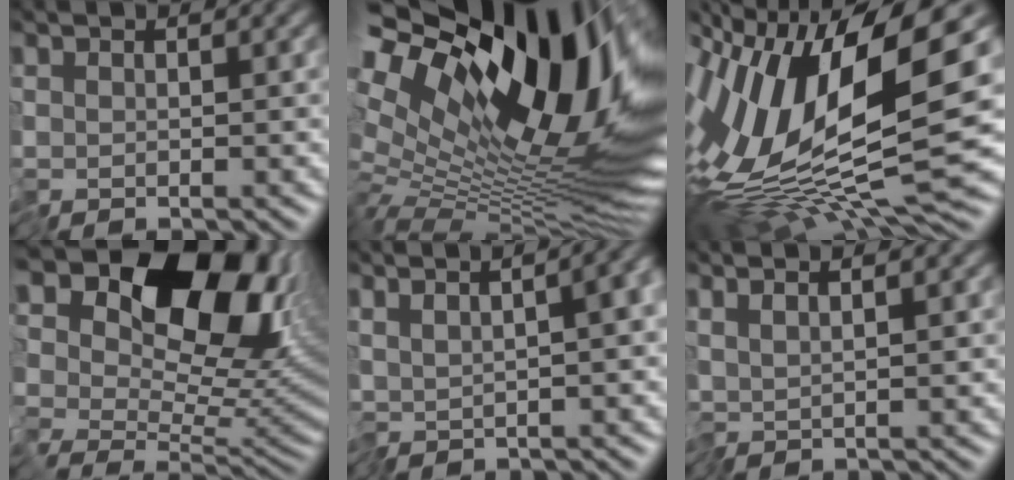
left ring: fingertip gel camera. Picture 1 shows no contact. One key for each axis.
{"total": 19.9, "fx": 6.6, "fy": 9.3, "fz": 16.4, "tx": -0.274, "ty": 0.034, "tz": 0.123}
{"total": 15.7, "fx": -0.2, "fy": 5.5, "fz": 14.7, "tx": -0.295, "ty": 0.018, "tz": -0.014}
{"total": 16.7, "fx": 7.9, "fy": 10.0, "fz": 10.9, "tx": -0.171, "ty": 0.035, "tz": 0.125}
{"total": 8.9, "fx": 1.3, "fy": 3.8, "fz": 7.9, "tx": -0.124, "ty": 0.022, "tz": 0.037}
{"total": 1.3, "fx": 0.6, "fy": -0.4, "fz": 1.1, "tx": -0.027, "ty": 0.007, "tz": 0.014}